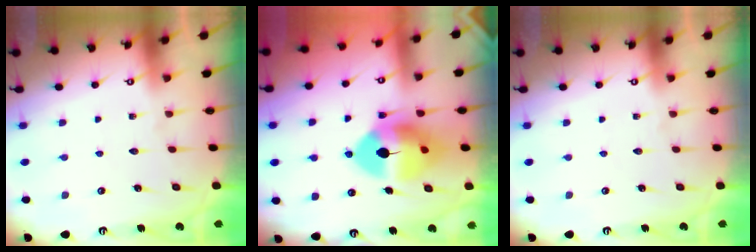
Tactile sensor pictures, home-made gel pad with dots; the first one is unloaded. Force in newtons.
{"total": 13.1, "press": 13.0, "slide": 1.9}
{"total": 0.0}